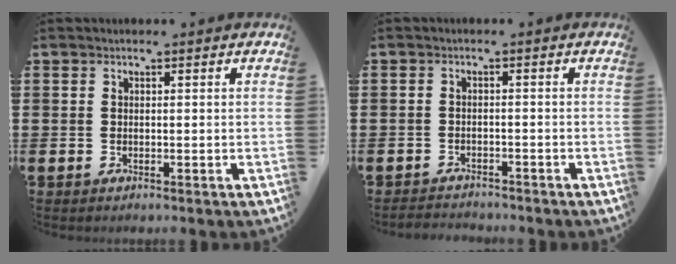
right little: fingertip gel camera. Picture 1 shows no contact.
{"total": 1.6, "force": [-1.6, 0.1, -0.2], "torque": [-0.004, 0.003, -0.035]}